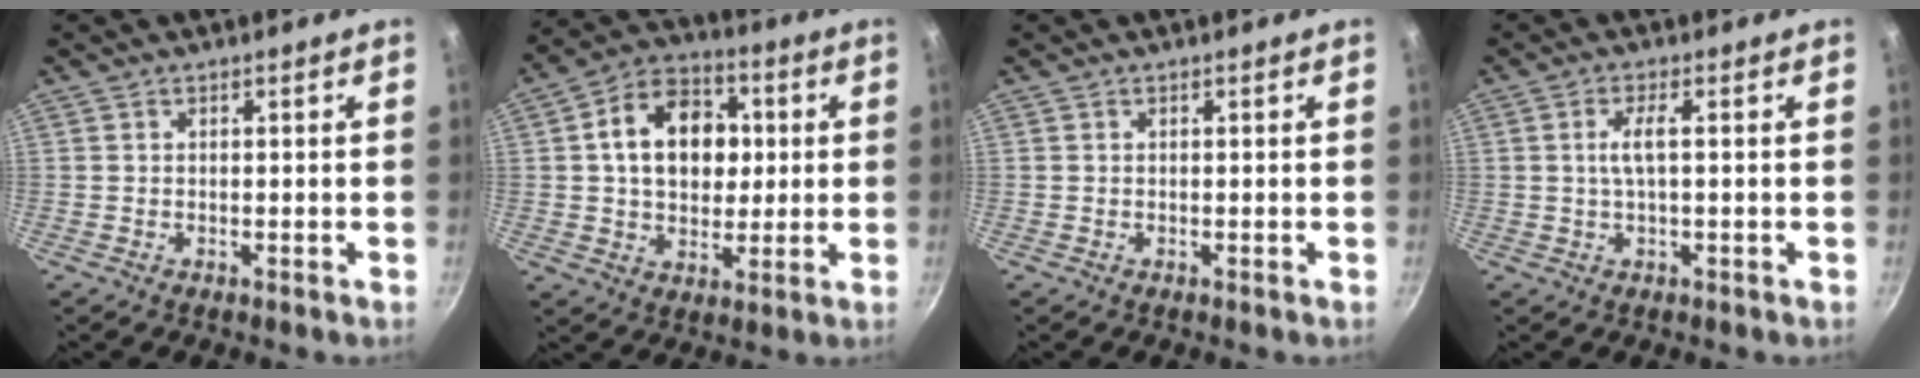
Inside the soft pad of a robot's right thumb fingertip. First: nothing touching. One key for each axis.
{"total": 15.7, "fx": 2.4, "fy": 11.6, "fz": 10.2, "tx": -0.127, "ty": 0.018, "tz": 0.030}
{"total": 0.0}
{"total": 3.4, "fx": 0.2, "fy": 0.7, "fz": 3.3, "tx": -0.075, "ty": 0.007, "tz": 0.005}